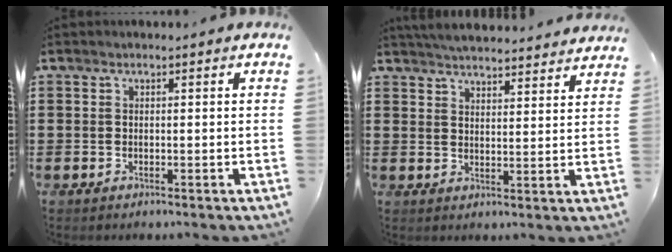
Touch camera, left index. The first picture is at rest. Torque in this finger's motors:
{"motor_torque": [1.39, 0.75, 0.03, 0.04]}